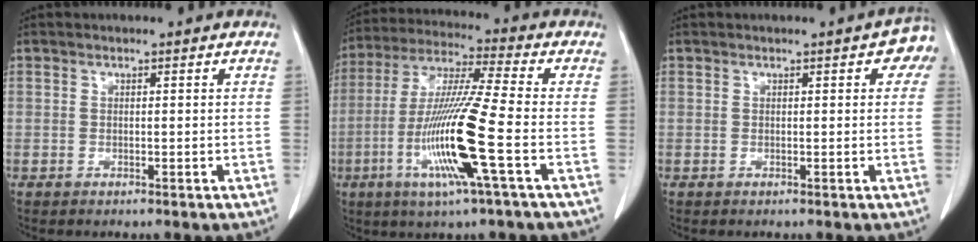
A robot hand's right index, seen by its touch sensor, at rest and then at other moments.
{"total": 15.3, "force": [-4.7, -0.7, 14.6], "torque": [-0.303, -0.018, -0.097]}
{"total": 3.4, "force": [1.4, 1.3, 2.9], "torque": [-0.028, 0.009, 0.010]}